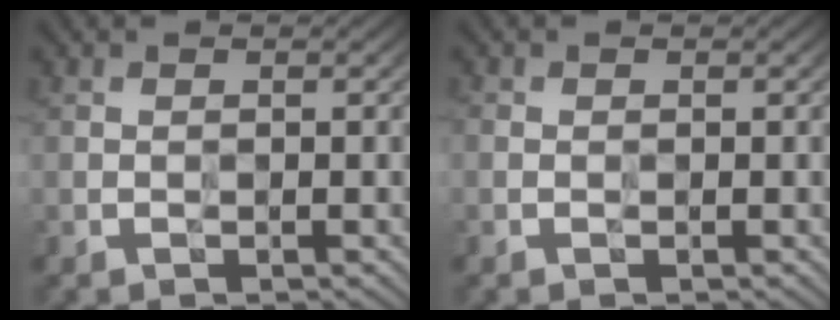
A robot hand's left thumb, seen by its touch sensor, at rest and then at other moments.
{"total": 0.6, "force": [0.1, 0.6, 0.2], "torque": [-0.006, -0.001, 0.000]}